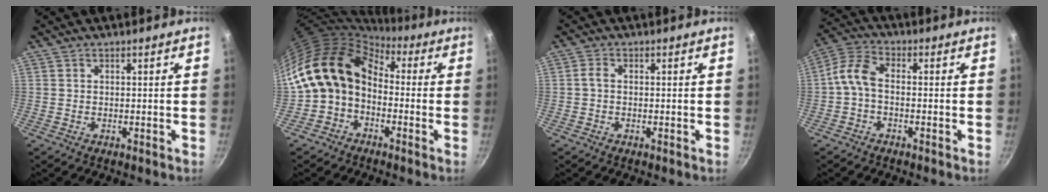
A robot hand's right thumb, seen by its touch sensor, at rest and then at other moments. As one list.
[{"total": 13.1, "force": [-1.2, 10.2, 8.1], "torque": [-0.120, 0.046, -0.041]}, {"total": 1.6, "force": [-0.1, 0.7, 1.4], "torque": [-0.039, 0.007, -0.007]}, {"total": 5.8, "force": [-1.3, 3.3, 4.5], "torque": [-0.102, 0.030, -0.040]}]